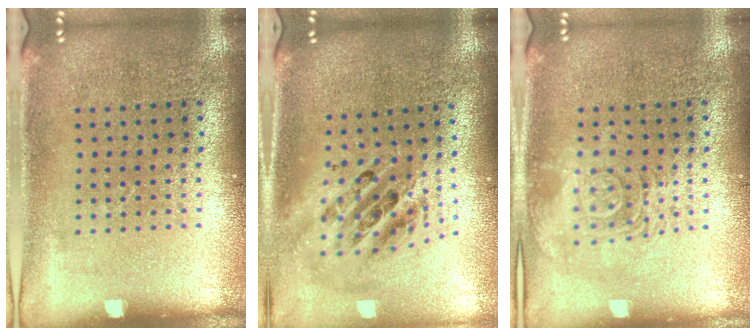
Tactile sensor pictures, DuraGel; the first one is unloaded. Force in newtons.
{"total": 2.2, "press": 1.7, "slide": 1.4}
{"total": 2.8, "press": 2.7, "slide": 0.4}